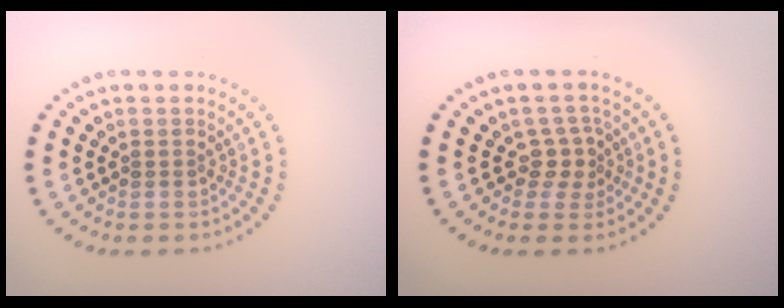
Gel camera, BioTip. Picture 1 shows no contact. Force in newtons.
{"total": 2.2, "press": 1.6, "slide": 1.5}